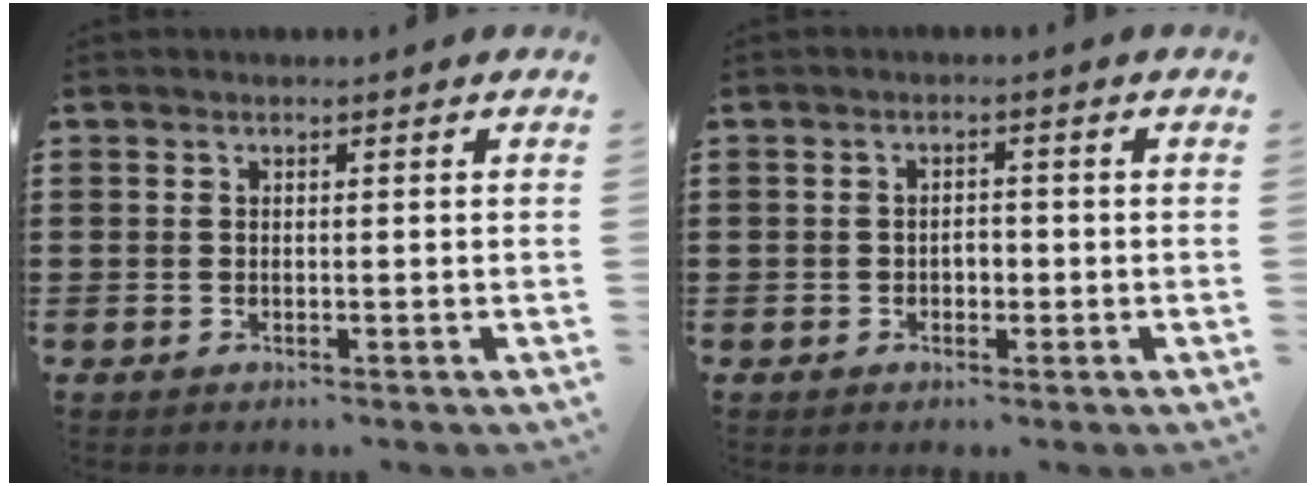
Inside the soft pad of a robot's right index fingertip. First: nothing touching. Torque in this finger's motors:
{"motor_torque": [0.46, -0.38, 0.00, 0.00]}